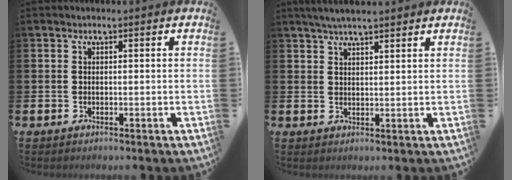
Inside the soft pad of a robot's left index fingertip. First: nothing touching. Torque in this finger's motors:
{"motor_torque": [0.29, -0.25, 0.03, 0.05]}